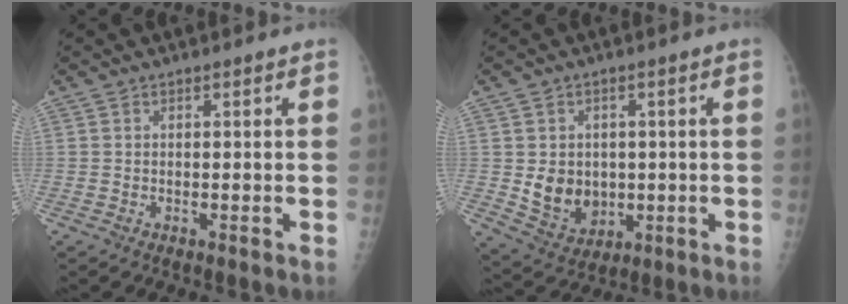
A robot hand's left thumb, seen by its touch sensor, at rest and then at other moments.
{"total": 8.8, "force": [-0.2, 7.2, 5.1], "torque": [-0.052, -0.009, 0.018]}